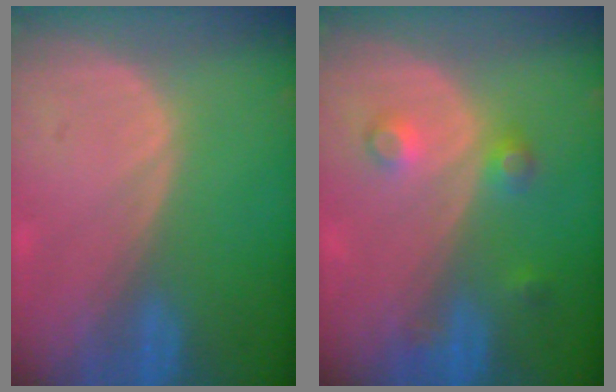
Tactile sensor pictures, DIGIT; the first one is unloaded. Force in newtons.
{"total": 3.5, "press": 3.2, "slide": 1.6}